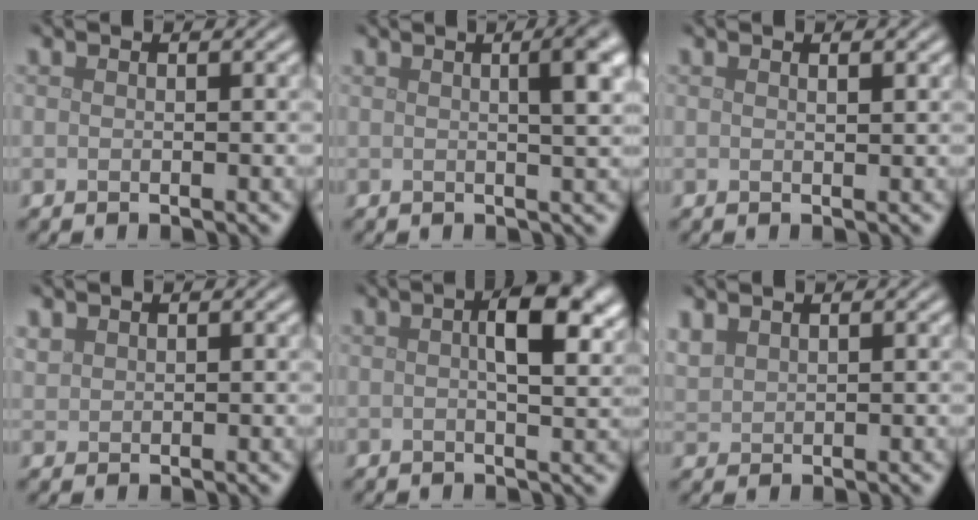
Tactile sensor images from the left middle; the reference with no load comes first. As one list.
[{"total": 5.0, "force": [1.4, 1.5, 4.5], "torque": [-0.036, 0.019, 0.010]}, {"total": 0.8, "force": [0.5, 0.2, 0.6], "torque": [-0.008, 0.000, 0.009]}, {"total": 1.1, "force": [0.9, 0.6, 0.2], "torque": [-0.006, 0.002, 0.021]}, {"total": 6.1, "force": [1.7, 2.2, 5.4], "torque": [-0.073, 0.008, 0.022]}, {"total": 1.7, "force": [1.4, 0.8, 0.6], "torque": [-0.020, 0.005, 0.036]}]